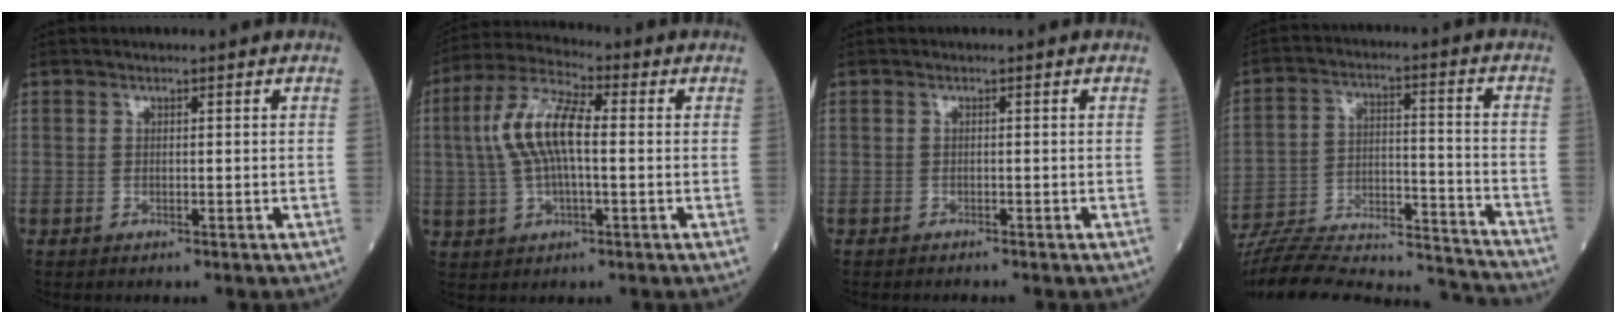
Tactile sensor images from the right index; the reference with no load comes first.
{"total": 10.0, "force": [0.7, 3.1, 9.5], "torque": [-0.205, 0.021, 0.009]}
{"total": 0.7, "force": [-0.7, -0.1, 0.0], "torque": [-0.003, -0.002, -0.013]}
{"total": 22.8, "force": [-21.6, 2.9, 6.7], "torque": [-0.119, 0.008, -0.329]}